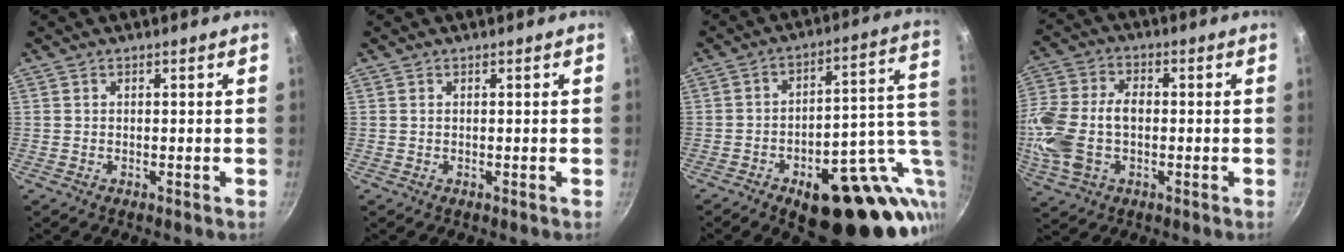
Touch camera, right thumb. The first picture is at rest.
{"total": 0.0}
{"total": 24.5, "force": [-6.0, 11.3, 20.9], "torque": [-0.227, 0.020, -0.072]}
{"total": 15.1, "force": [-1.6, 9.5, 11.6], "torque": [-0.238, 0.027, -0.036]}